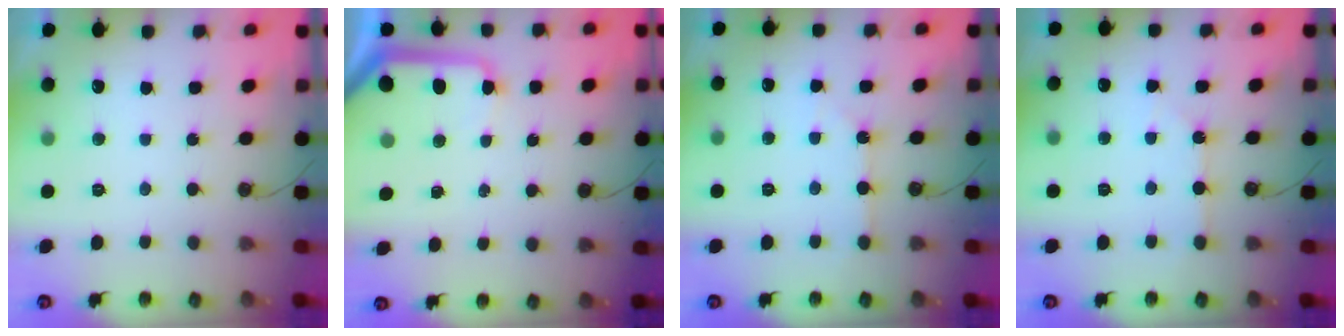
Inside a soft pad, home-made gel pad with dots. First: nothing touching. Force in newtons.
{"total": 10.6, "press": 10.6, "slide": 1.1}
{"total": 2.3, "press": 2.2, "slide": 0.4}
{"total": 1.9, "press": 1.8, "slide": 0.4}